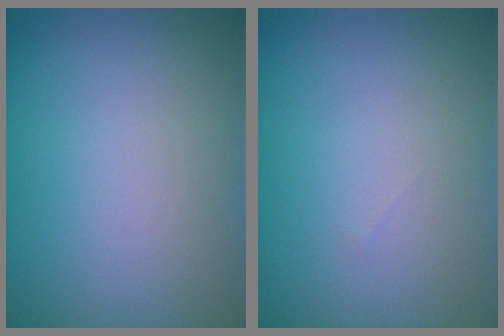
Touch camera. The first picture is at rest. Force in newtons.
{"total": 0.0}